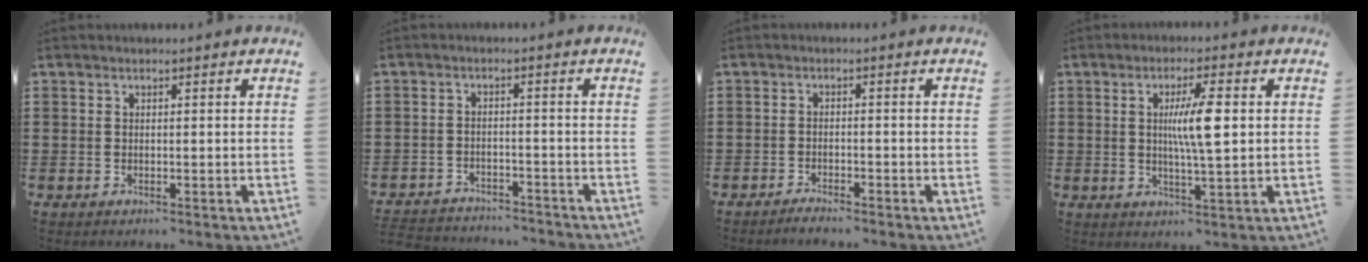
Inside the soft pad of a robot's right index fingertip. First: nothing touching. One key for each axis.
{"total": 3.1, "fx": -3.1, "fy": 0.2, "fz": 0.0, "tx": -0.006, "ty": -0.001, "tz": -0.067}
{"total": 1.6, "fx": -1.6, "fy": 0.0, "fz": 0.1, "tx": -0.006, "ty": 0.003, "tz": -0.032}
{"total": 6.8, "fx": 1.0, "fy": 0.9, "fz": 6.7, "tx": -0.125, "ty": 0.001, "tz": 0.012}